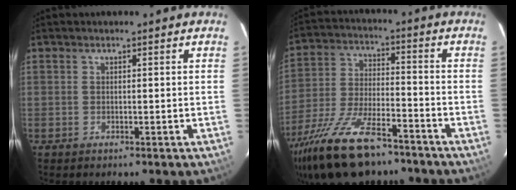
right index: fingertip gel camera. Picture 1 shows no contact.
{"total": 20.8, "force": [-15.2, 7.5, 12.0], "torque": [-0.253, -0.036, -0.261]}